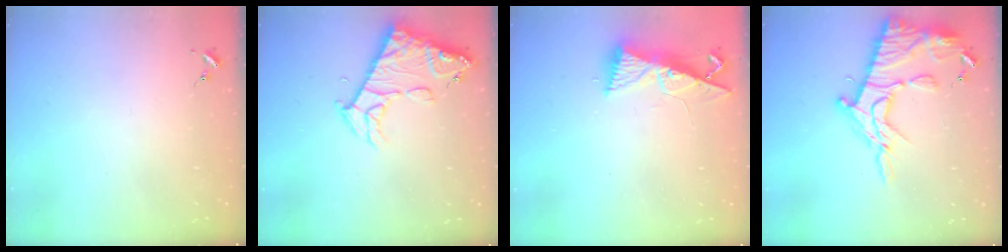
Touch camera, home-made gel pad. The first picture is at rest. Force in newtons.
{"total": 13.0, "press": 13.0, "slide": 1.4}
{"total": 8.7, "press": 8.7, "slide": 0.8}
{"total": 19.3, "press": 19.3, "slide": 1.3}